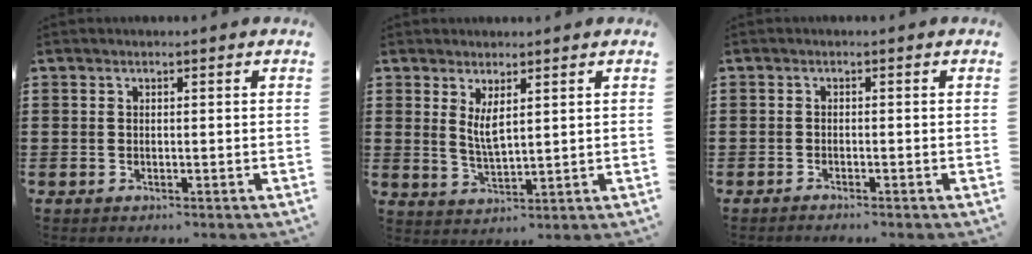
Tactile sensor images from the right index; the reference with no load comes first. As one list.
[{"total": 3.7, "force": [1.8, 1.3, 3.0], "torque": [-0.062, 0.001, 0.033]}, {"total": 0.8, "force": [-0.8, -0.2, 0.1], "torque": [-0.003, -0.002, -0.016]}]